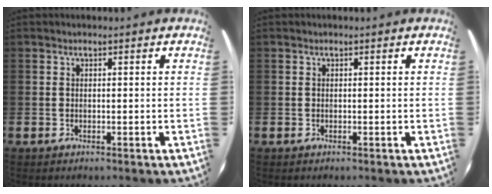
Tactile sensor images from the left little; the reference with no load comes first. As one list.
[{"total": 0.0}]